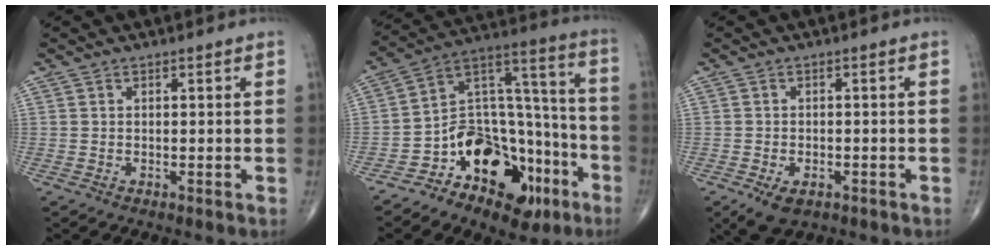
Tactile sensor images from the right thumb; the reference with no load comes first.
{"total": 21.0, "force": [-10.3, 12.6, 13.3], "torque": [-0.146, 0.104, -0.162]}
{"total": 5.0, "force": [-2.5, 3.0, 3.2], "torque": [-0.056, 0.001, -0.036]}